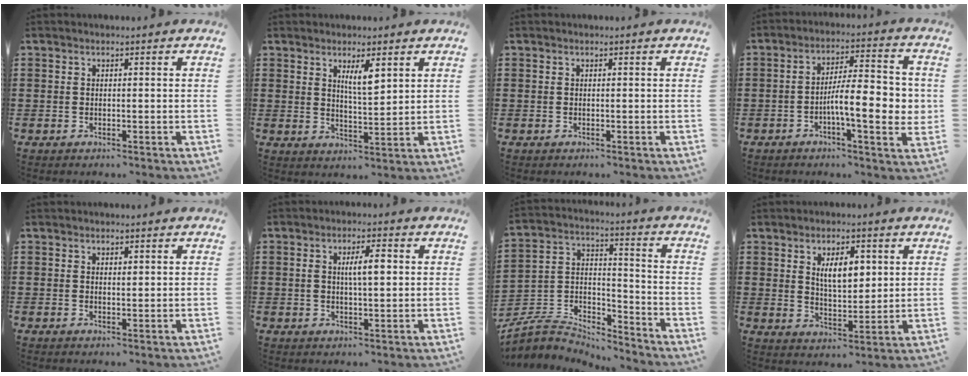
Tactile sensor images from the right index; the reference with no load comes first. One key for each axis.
{"total": 4.1, "fx": 2.3, "fy": 1.0, "fz": 3.3, "tx": -0.061, "ty": 0.001, "tz": 0.037}
{"total": 0.0}
{"total": 10.3, "fx": -1.5, "fy": 3.1, "fz": 9.7, "tx": -0.141, "ty": 0.002, "tz": -0.028}
{"total": 0.7, "fx": 0.4, "fy": 0.3, "fz": 0.4, "tx": -0.009, "ty": 0.002, "tz": 0.008}
{"total": 4.8, "fx": 0.9, "fy": 1.4, "fz": 4.5, "tx": -0.082, "ty": 0.005, "tz": 0.009}
{"total": 5.3, "fx": -4.9, "fy": 1.9, "fz": 0.6, "tx": -0.024, "ty": -0.002, "tz": -0.100}
{"total": 6.3, "fx": 2.1, "fy": 2.8, "fz": 5.2, "tx": -0.094, "ty": 0.002, "tz": 0.032}